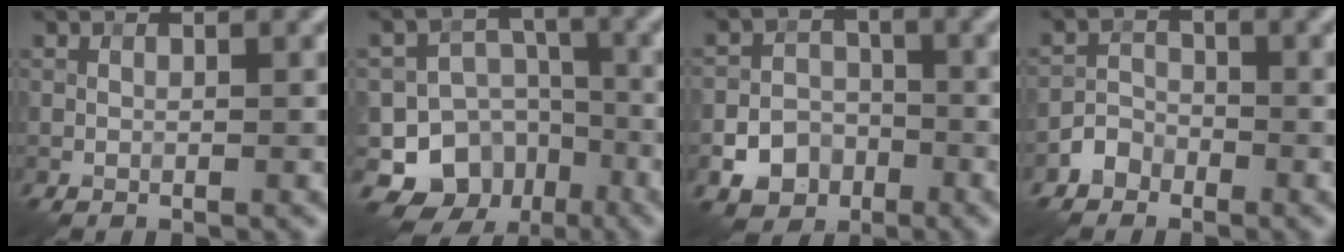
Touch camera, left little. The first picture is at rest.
{"total": 10.0, "force": [-5.7, 7.7, 2.6], "torque": [-0.027, 0.003, -0.097]}
{"total": 4.8, "force": [-2.5, 3.8, 1.6], "torque": [-0.002, -0.006, -0.050]}
{"total": 2.0, "force": [-1.4, 1.3, 0.3], "torque": [0.002, 0.013, -0.029]}